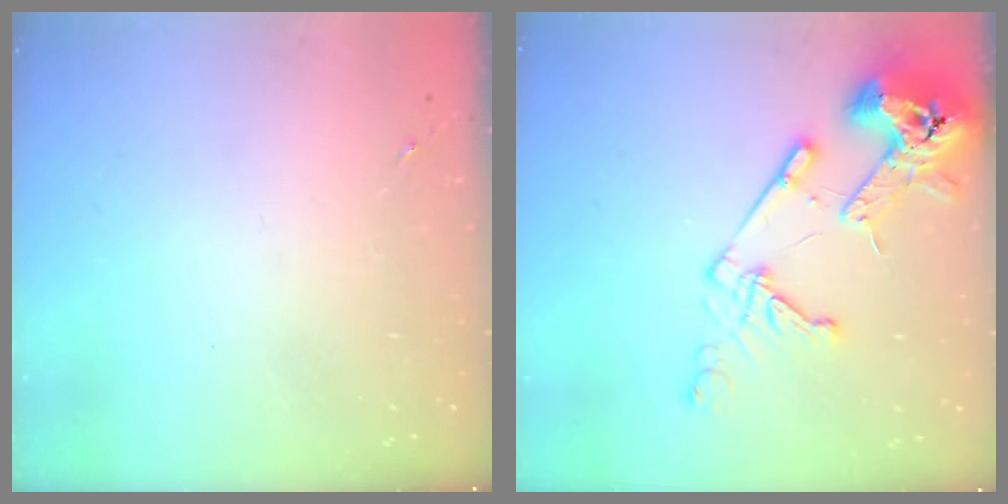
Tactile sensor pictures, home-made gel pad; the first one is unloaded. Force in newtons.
{"total": 18.8, "press": 18.6, "slide": 2.5}